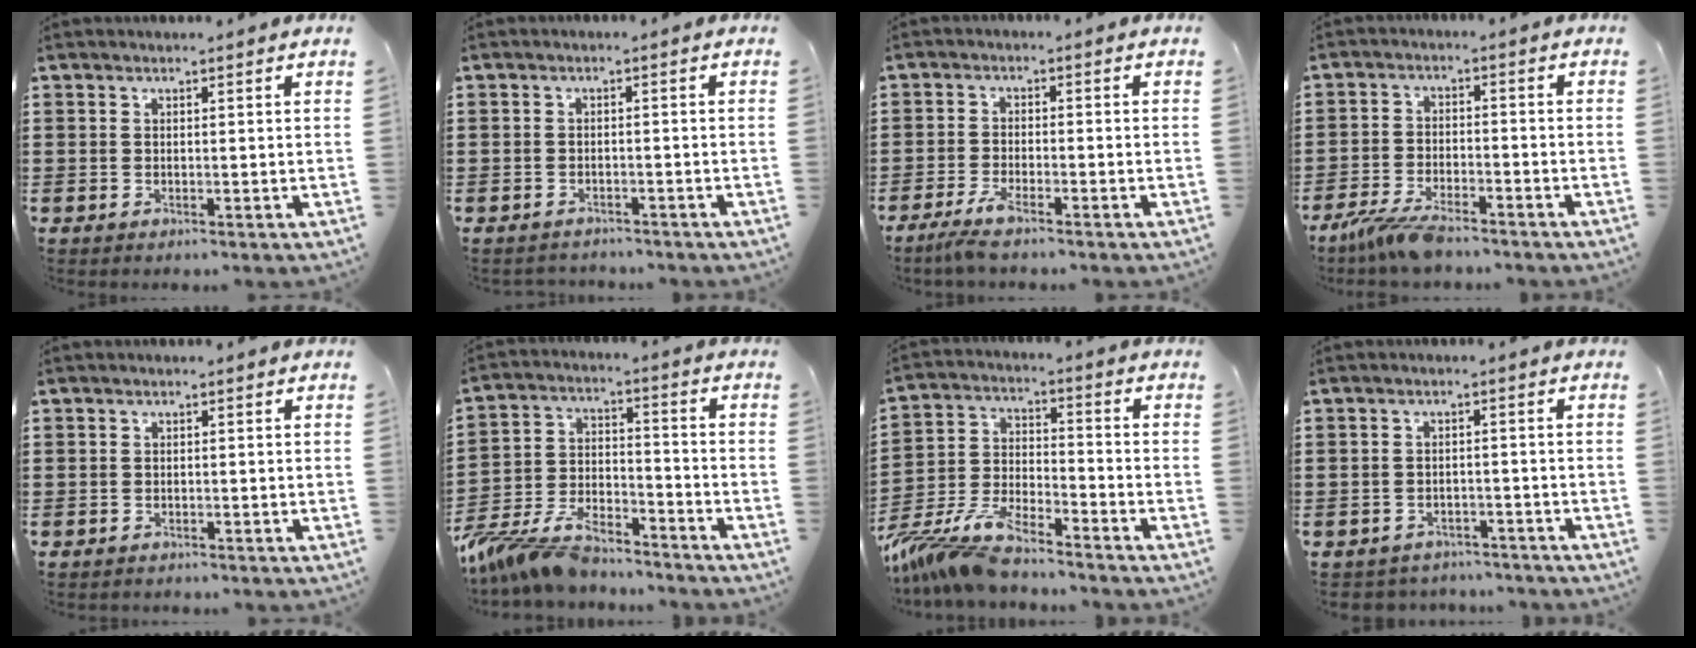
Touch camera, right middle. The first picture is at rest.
{"total": 1.5, "force": [-1.5, 0.3, -0.2], "torque": [-0.001, 0.001, -0.034]}
{"total": 3.3, "force": [-2.5, 0.1, 2.2], "torque": [-0.057, -0.010, -0.052]}
{"total": 5.6, "force": [-4.6, 0.9, 2.9], "torque": [-0.074, -0.009, -0.092]}
{"total": 1.0, "force": [-0.9, 0.5, -0.2], "torque": [0.004, 0.003, -0.021]}
{"total": 9.5, "force": [-8.6, 2.5, 3.3], "torque": [-0.087, 0.009, -0.173]}
{"total": 9.8, "force": [-8.9, 1.6, 4.0], "torque": [-0.104, 0.001, -0.180]}
{"total": 2.8, "force": [-2.7, 0.6, -0.4], "torque": [-0.001, -0.001, -0.061]}